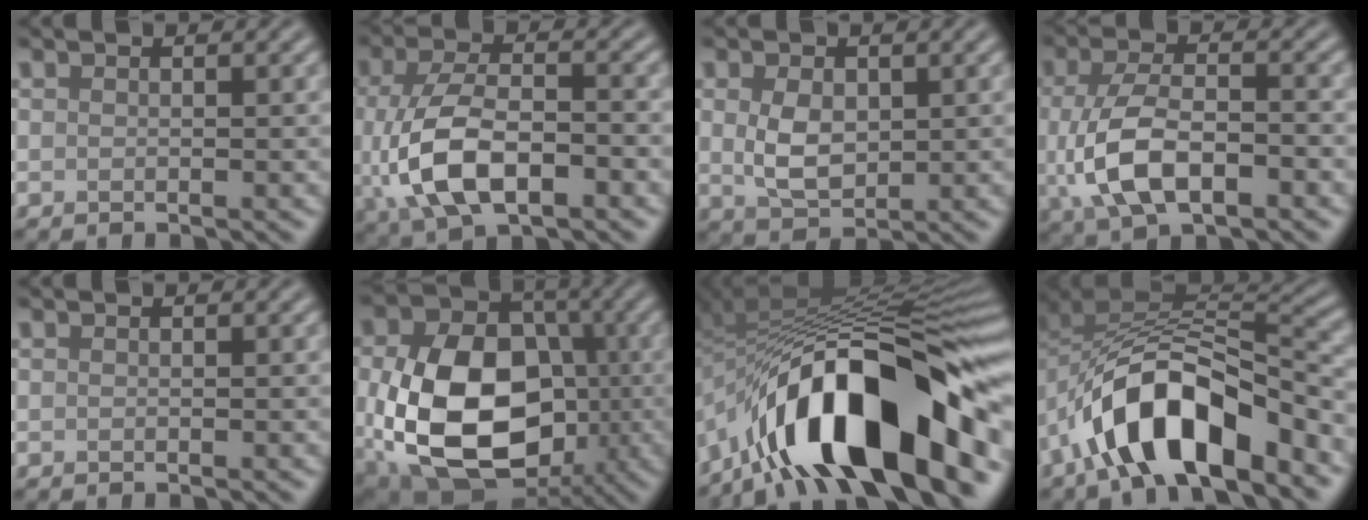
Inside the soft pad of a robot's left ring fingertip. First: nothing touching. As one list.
[{"total": 8.4, "force": [-2.0, 4.5, 6.8], "torque": [-0.145, -0.005, -0.038]}, {"total": 3.7, "force": [0.4, 2.4, 2.7], "torque": [-0.062, -0.001, 0.012]}, {"total": 7.3, "force": [-1.6, 3.8, 6.0], "torque": [-0.125, -0.007, -0.030]}, {"total": 0.0}, {"total": 14.7, "force": [-2.5, 10.5, 10.0], "torque": [-0.200, -0.034, -0.044]}, {"total": 15.5, "force": [-7.9, 5.3, 12.2], "torque": [-0.180, 0.016, -0.132]}, {"total": 11.0, "force": [-5.4, 5.0, 8.2], "torque": [-0.127, 0.007, -0.096]}]